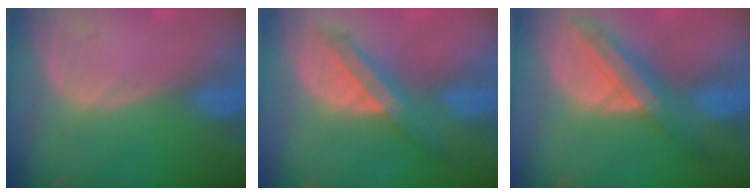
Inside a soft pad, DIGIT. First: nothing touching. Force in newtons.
{"total": 7.2, "press": 6.1, "slide": 3.8}
{"total": 7.6, "press": 7.0, "slide": 2.8}